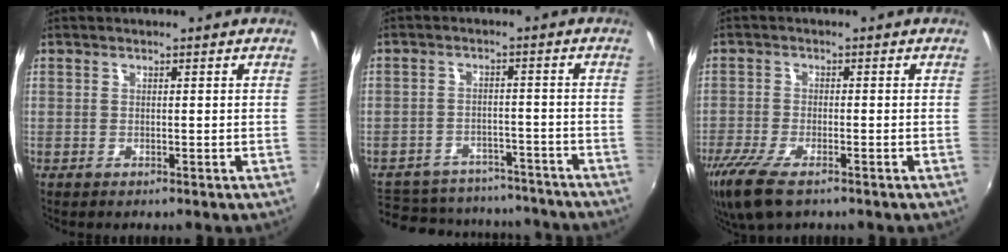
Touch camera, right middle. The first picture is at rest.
{"total": 17.5, "force": [-14.1, 8.9, 5.5], "torque": [-0.138, 0.035, -0.174]}
{"total": 9.4, "force": [-6.3, 3.1, 6.2], "torque": [-0.150, -0.034, -0.122]}